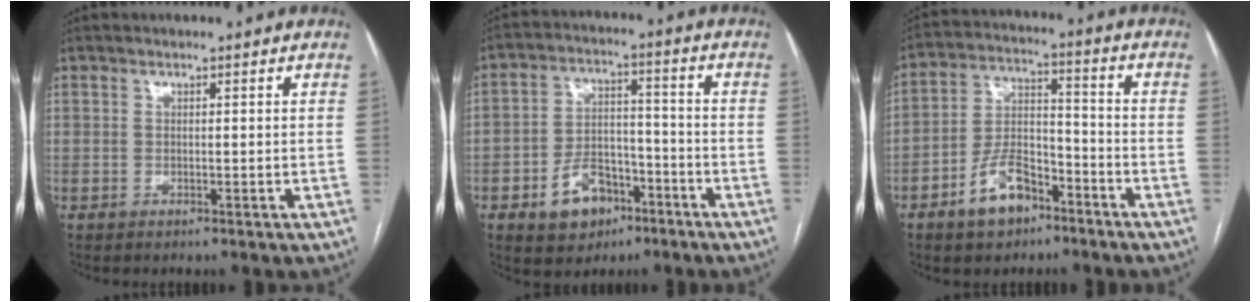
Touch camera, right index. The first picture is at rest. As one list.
[{"total": 9.2, "force": [-4.8, 6.0, 5.0], "torque": [-0.093, 0.016, -0.072]}, {"total": 9.6, "force": [-5.7, 4.9, 6.0], "torque": [-0.126, 0.015, -0.100]}]